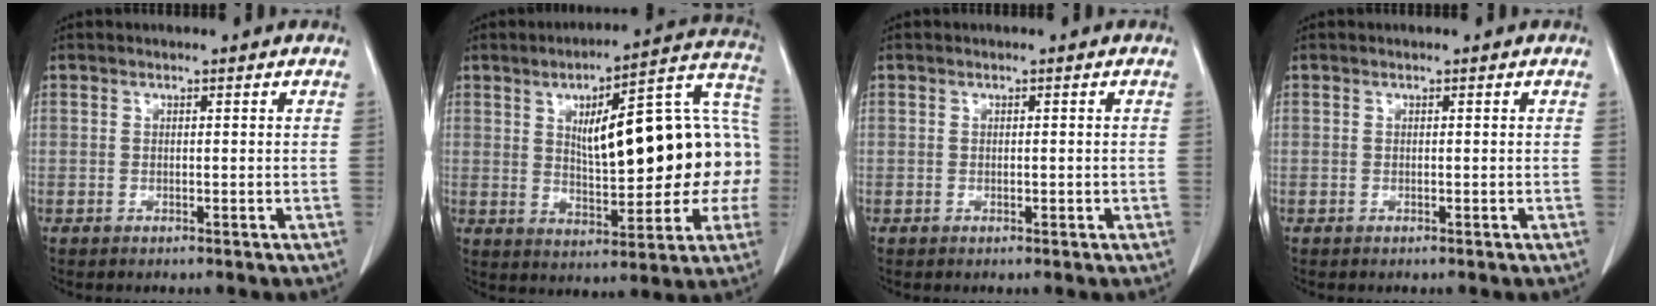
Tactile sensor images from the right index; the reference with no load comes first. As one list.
[{"total": 22.1, "force": [1.7, 6.7, 21.0], "torque": [-0.260, 0.045, 0.030]}, {"total": 0.6, "force": [-0.2, 0.2, 0.6], "torque": [-0.010, 0.000, -0.001]}, {"total": 0.0}]